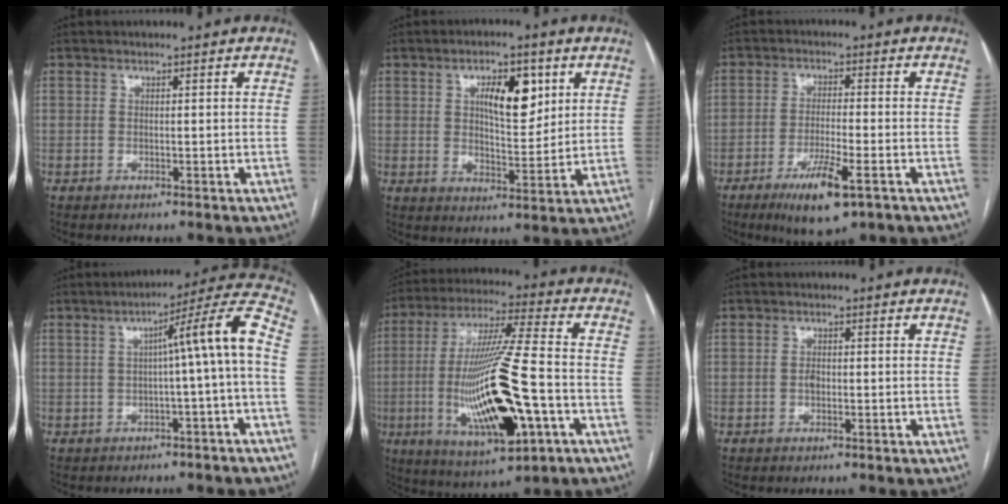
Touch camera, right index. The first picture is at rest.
{"total": 8.6, "force": [3.3, 3.3, 7.2], "torque": [-0.115, 0.005, 0.058]}
{"total": 8.7, "force": [-4.6, 1.3, 7.2], "torque": [-0.132, -0.018, -0.074]}
{"total": 9.7, "force": [-0.9, -0.8, 9.6], "torque": [-0.128, 0.028, -0.015]}
{"total": 21.2, "force": [-5.1, 2.9, 20.3], "torque": [-0.421, -0.024, -0.082]}
{"total": 1.2, "force": [-0.2, 0.7, 0.9], "torque": [-0.018, 0.001, -0.003]}